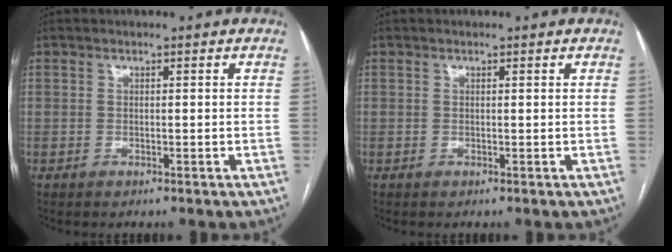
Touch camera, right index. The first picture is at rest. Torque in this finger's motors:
{"motor_torque": [-0.07, 0.08, 0.00, 0.01]}